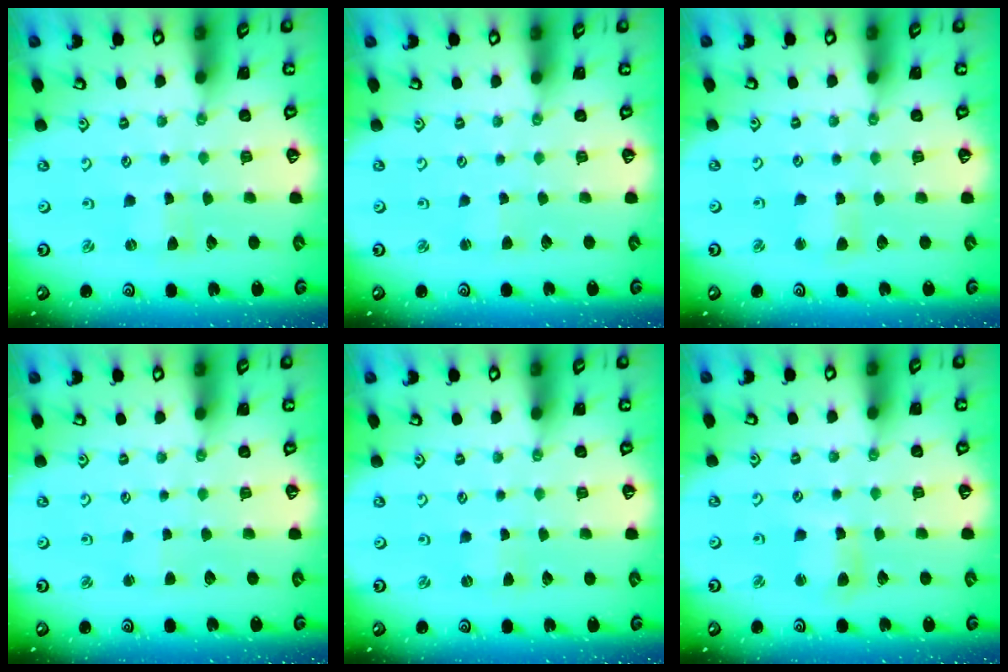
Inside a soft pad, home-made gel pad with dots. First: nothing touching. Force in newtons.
{"total": 1.6, "press": 1.6, "slide": 0.2}
{"total": 2.2, "press": 2.1, "slide": 0.5}
{"total": 1.1, "press": 1.1, "slide": 0.1}
{"total": 0.5, "press": 0.4, "slide": 0.3}
{"total": 4.3, "press": 4.2, "slide": 0.5}